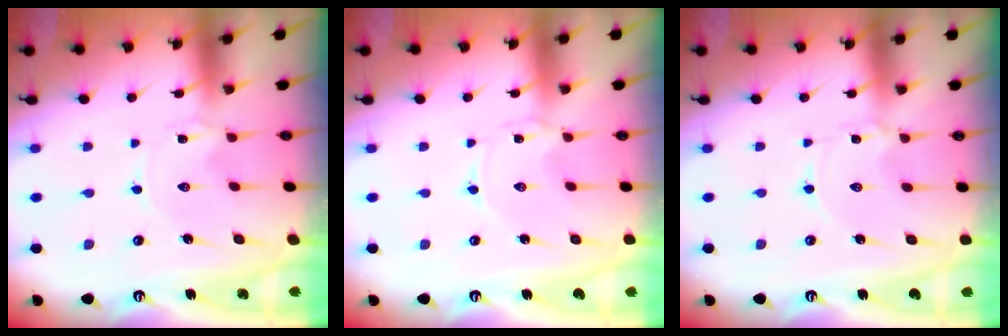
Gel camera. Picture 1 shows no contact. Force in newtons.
{"total": 0.0}
{"total": 0.7, "press": 0.7, "slide": 0.1}